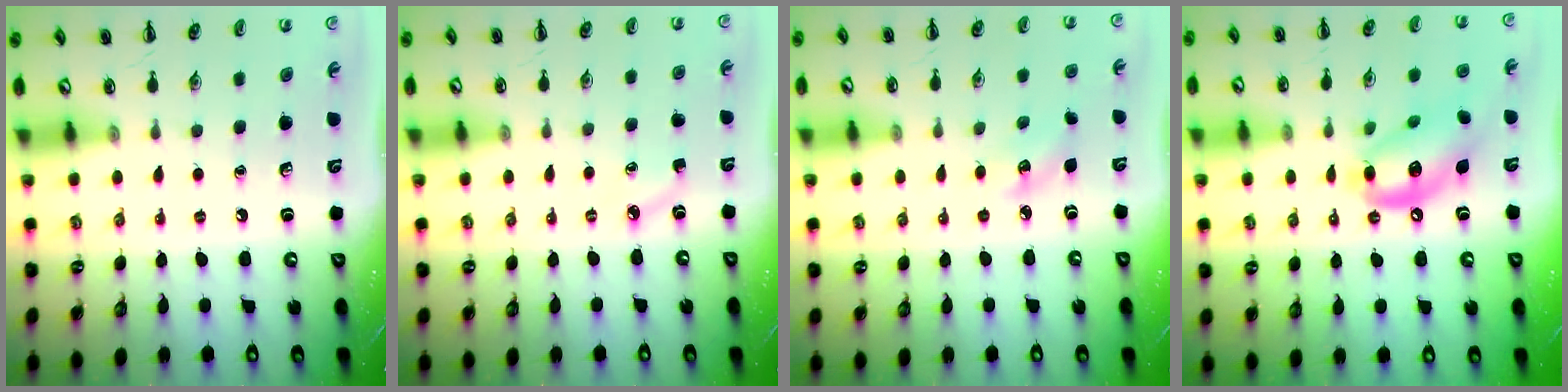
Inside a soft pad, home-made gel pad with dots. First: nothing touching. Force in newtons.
{"total": 3.4, "press": 3.1, "slide": 1.2}
{"total": 4.7, "press": 4.6, "slide": 1.0}
{"total": 14.6, "press": 14.2, "slide": 3.7}